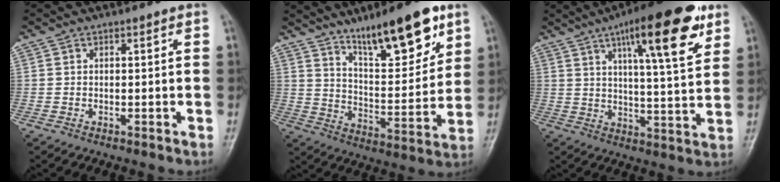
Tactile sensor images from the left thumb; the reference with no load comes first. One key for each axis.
{"total": 16.6, "fx": 10.9, "fy": 4.8, "fz": 11.6, "tx": -0.148, "ty": -0.064, "tz": 0.185}
{"total": 18.0, "fx": 9.4, "fy": 4.5, "fz": 14.6, "tx": -0.197, "ty": -0.031, "tz": 0.139}